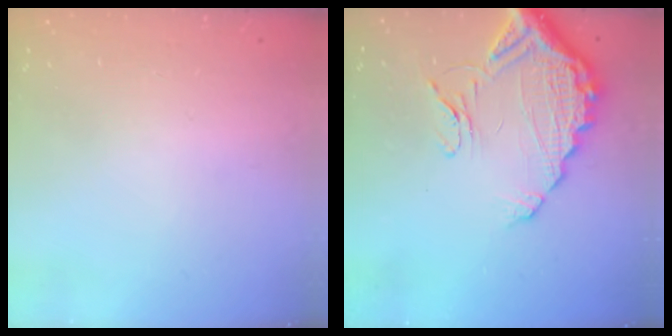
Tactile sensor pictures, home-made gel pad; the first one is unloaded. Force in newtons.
{"total": 15.0, "press": 15.0, "slide": 1.2}